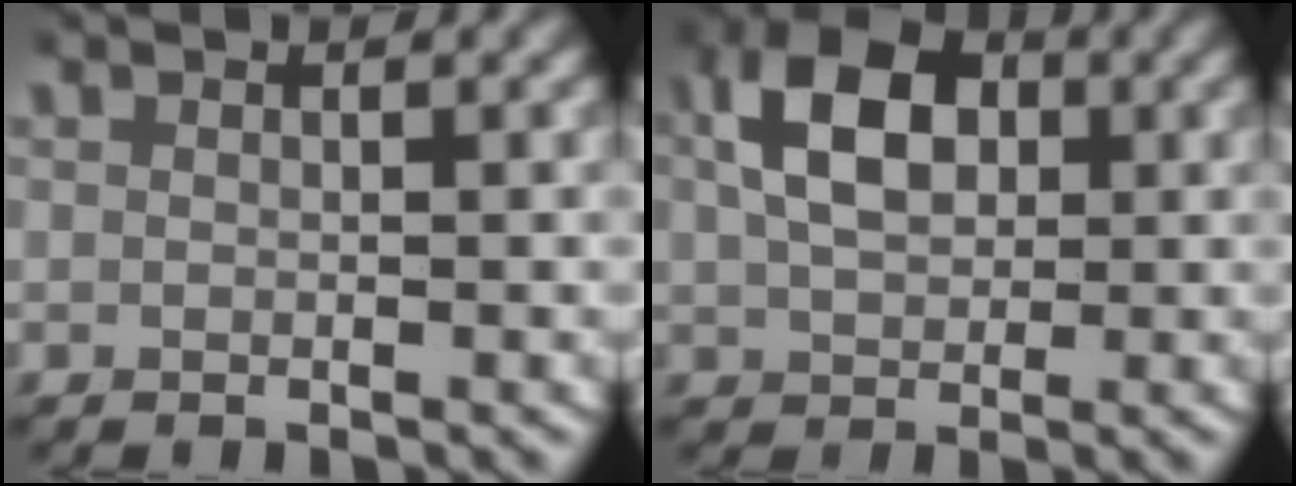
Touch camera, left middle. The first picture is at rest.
{"total": 7.6, "force": [2.0, 5.0, 5.4], "torque": [-0.095, 0.001, 0.036]}